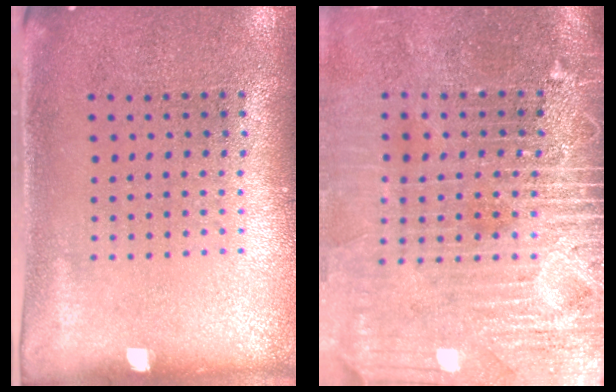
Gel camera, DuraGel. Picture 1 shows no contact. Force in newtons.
{"total": 4.4, "press": 3.7, "slide": 2.3}